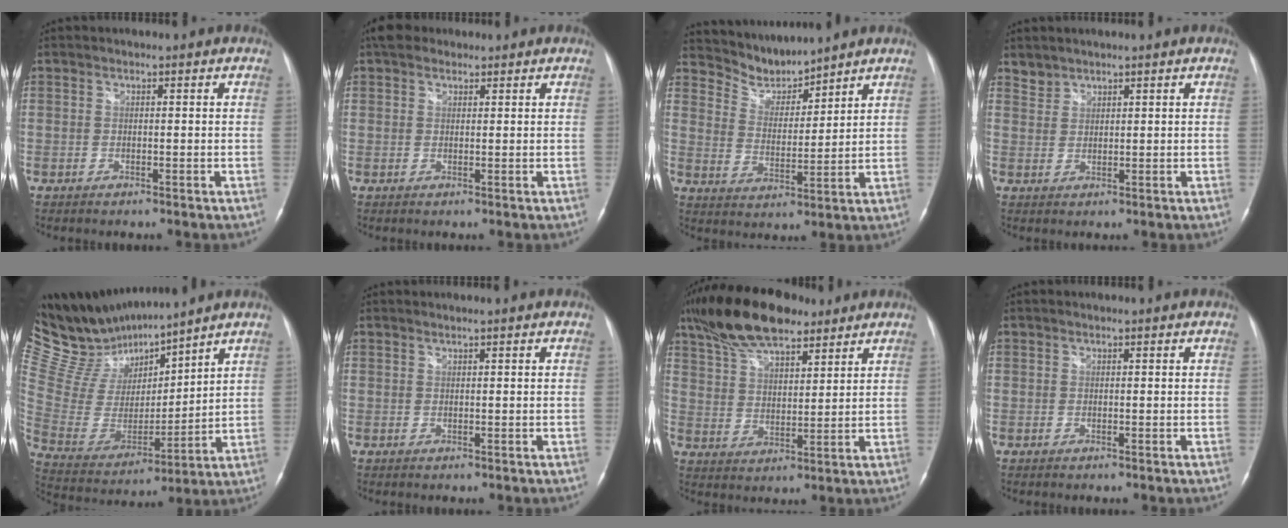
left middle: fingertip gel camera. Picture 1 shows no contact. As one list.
[{"total": 3.7, "force": [2.8, 2.1, 1.1], "torque": [-0.021, 0.023, 0.047]}, {"total": 6.2, "force": [6.1, 0.8, -0.4], "torque": [0.004, -0.003, 0.129]}, {"total": 2.0, "force": [1.8, 0.8, -0.4], "torque": [0.010, 0.009, 0.035]}, {"total": 17.2, "force": [16.0, 3.4, 5.3], "torque": [-0.120, 0.002, 0.310]}, {"total": 0.5, "force": [0.5, -0.1, 0.1], "torque": [-0.008, -0.001, 0.013]}, {"total": 14.7, "force": [11.0, 4.9, 8.4], "torque": [-0.168, 0.025, 0.199]}, {"total": 0.0}]